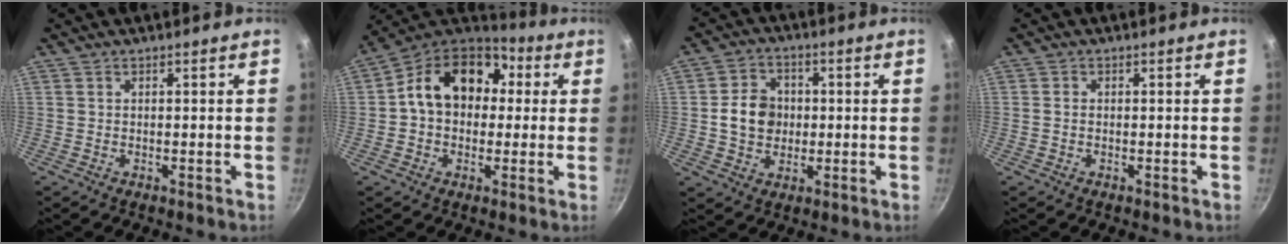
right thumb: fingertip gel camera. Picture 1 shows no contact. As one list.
[{"total": 16.9, "force": [2.7, 12.9, 10.5], "torque": [-0.137, 0.037, 0.027]}, {"total": 8.5, "force": [0.1, 7.2, 4.5], "torque": [-0.050, 0.012, -0.005]}, {"total": 1.1, "force": [-0.1, 0.8, 0.6], "torque": [-0.011, 0.005, -0.004]}]